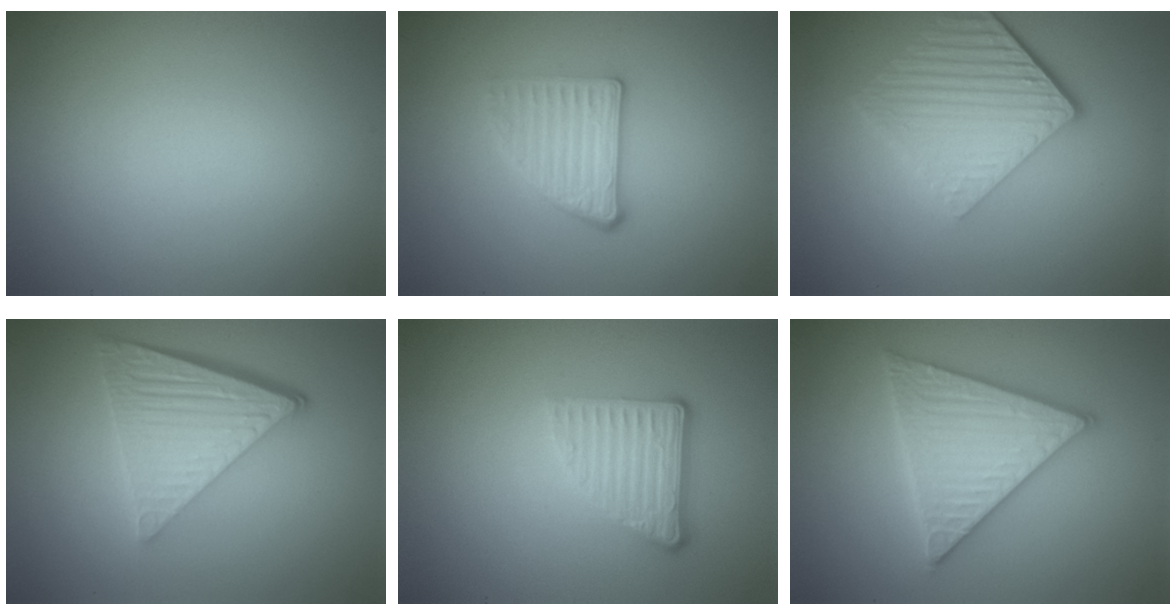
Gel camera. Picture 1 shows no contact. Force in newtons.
{"total": 2.8, "press": 2.5, "slide": 1.2}
{"total": 6.0, "press": 4.2, "slide": 4.3}
{"total": 6.6, "press": 4.4, "slide": 4.9}
{"total": 3.7, "press": 2.6, "slide": 2.7}
{"total": 5.4, "press": 5.4, "slide": 0.7}